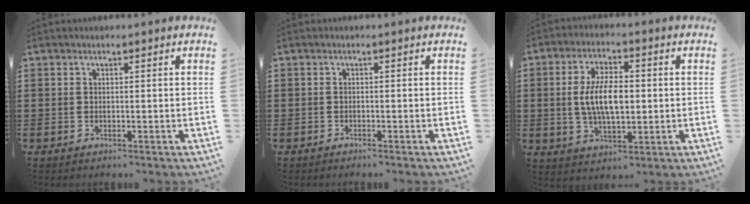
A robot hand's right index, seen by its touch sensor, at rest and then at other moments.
{"total": 0.6, "force": [-0.6, -0.1, 0.2], "torque": [-0.004, -0.001, -0.012]}
{"total": 8.0, "force": [0.1, 3.4, 7.2], "torque": [-0.156, 0.003, -0.005]}